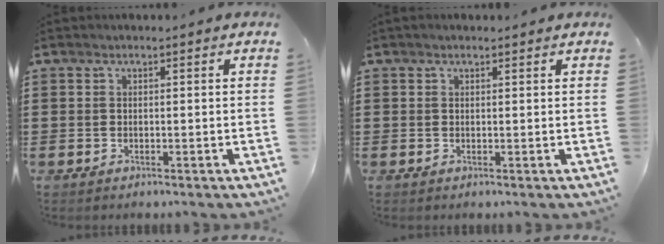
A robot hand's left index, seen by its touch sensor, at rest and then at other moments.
{"total": 0.6, "force": [0.4, 0.3, 0.3], "torque": [-0.006, 0.003, 0.008]}